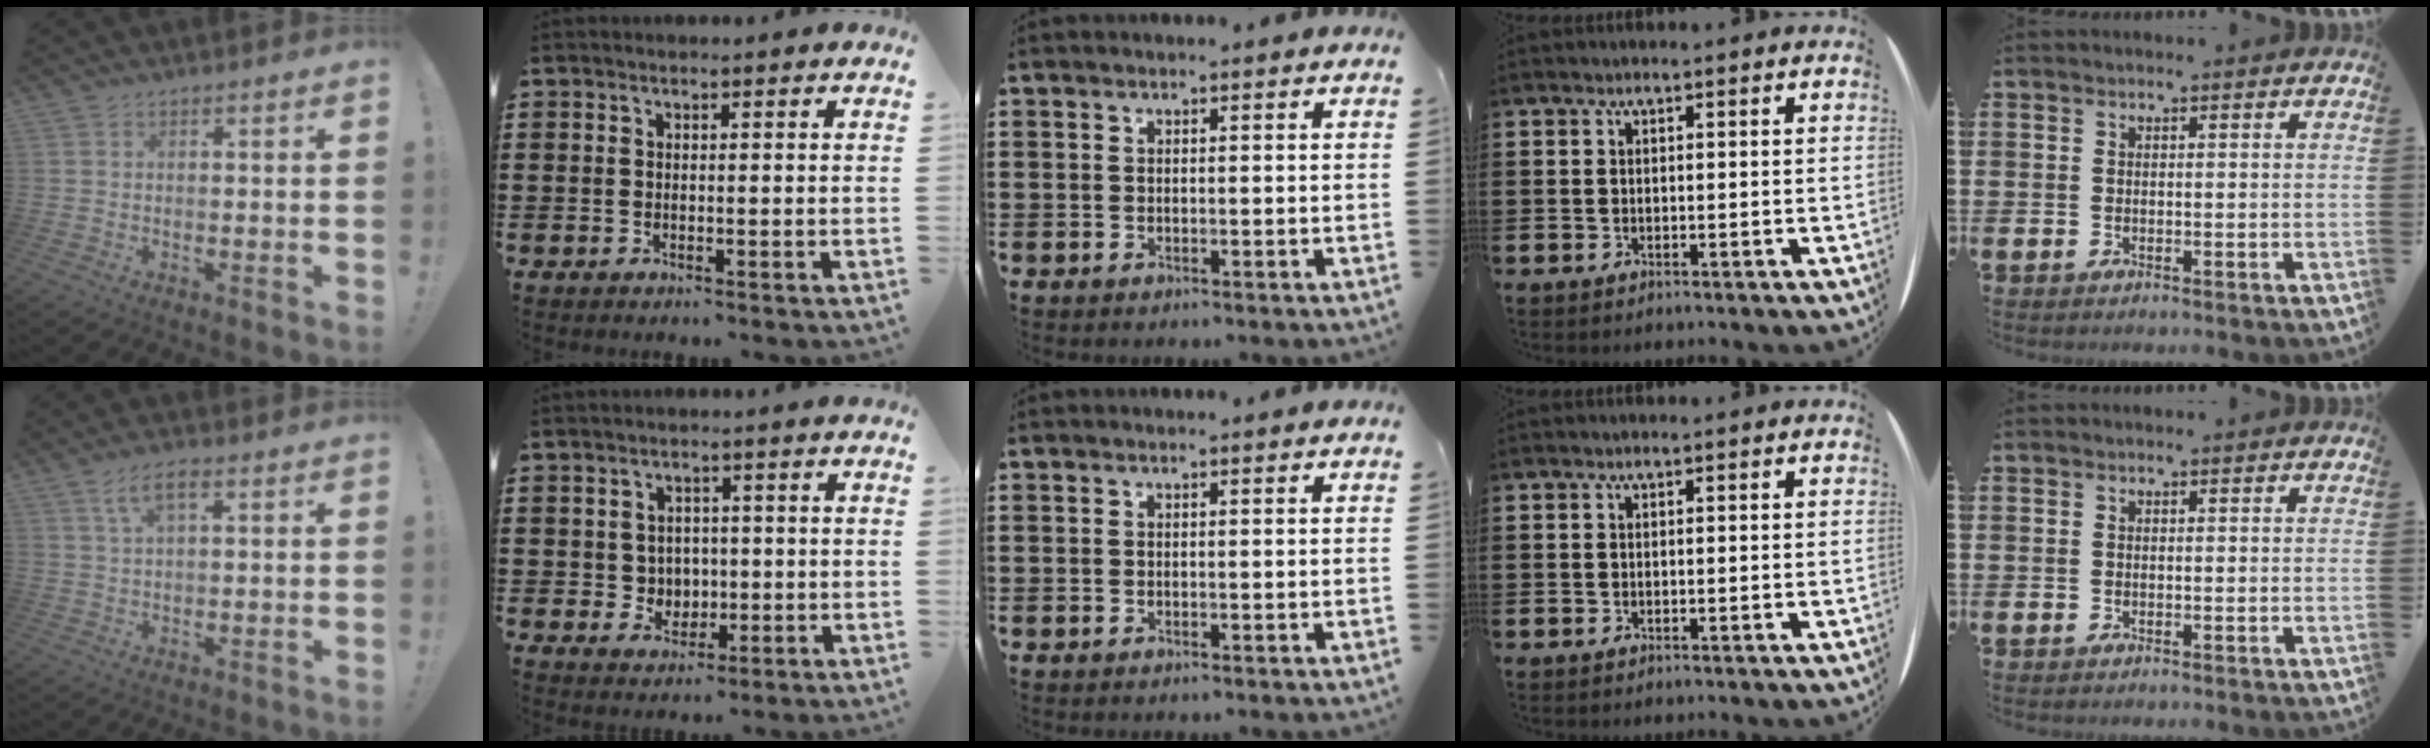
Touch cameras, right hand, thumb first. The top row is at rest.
{"thumb": {"total": 6.2, "force": [2.6, 2.6, 5.0], "torque": [-0.086, 0.004, 0.046]}, "index": {"total": 3.4, "force": [0.2, 3.3, 0.7], "torque": [-0.030, 0.011, 0.000]}}